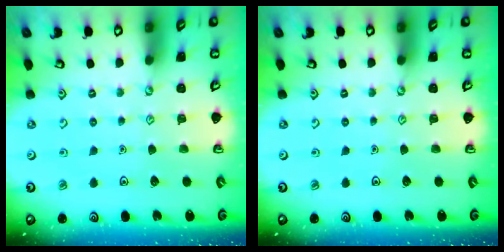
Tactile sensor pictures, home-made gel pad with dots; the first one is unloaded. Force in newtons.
{"total": 0.0}